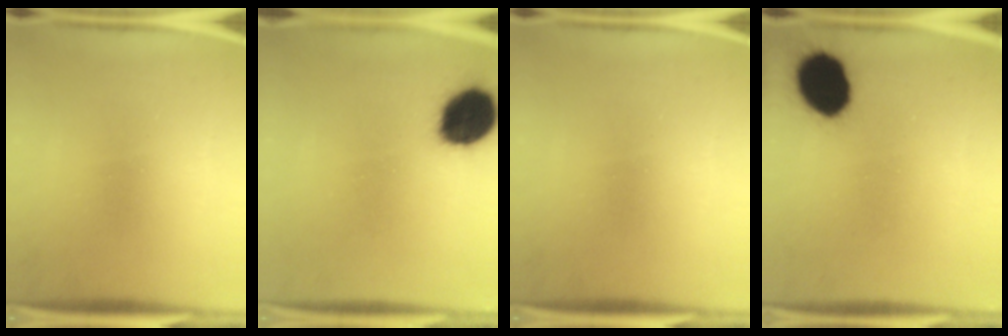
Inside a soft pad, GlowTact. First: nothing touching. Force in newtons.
{"total": 14.5}
{"total": 0.0}
{"total": 14.4}